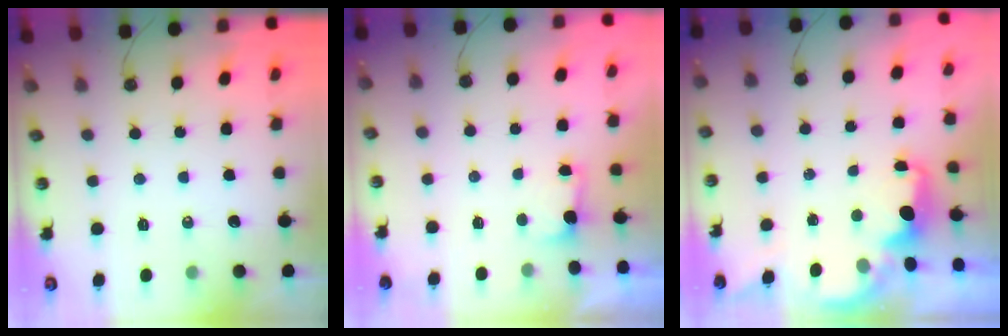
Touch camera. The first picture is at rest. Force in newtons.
{"total": 2.1, "press": 1.9, "slide": 0.8}
{"total": 2.1, "press": 1.9, "slide": 0.8}